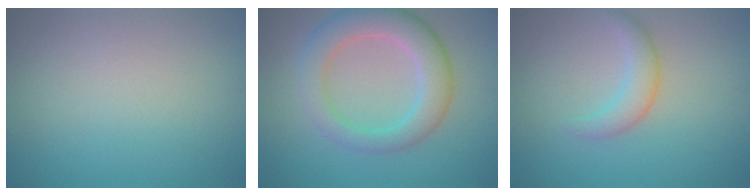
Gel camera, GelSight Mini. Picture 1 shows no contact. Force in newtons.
{"total": 5.6, "press": 5.5, "slide": 0.4}
{"total": 2.4, "press": 2.4, "slide": 0.1}